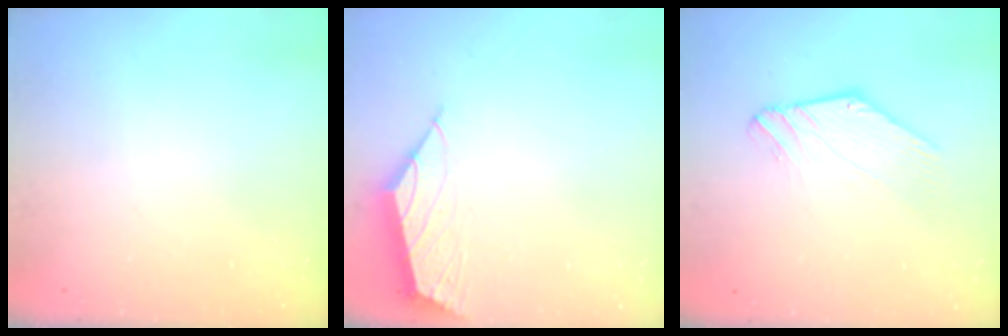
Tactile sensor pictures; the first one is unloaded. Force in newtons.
{"total": 2.2, "press": 2.1, "slide": 0.5}
{"total": 0.9, "press": 0.9, "slide": 0.1}